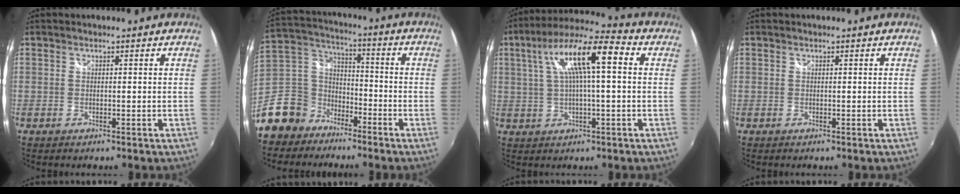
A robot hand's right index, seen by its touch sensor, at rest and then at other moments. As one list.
[{"total": 12.7, "force": [-8.7, 8.9, 2.2], "torque": [-0.086, 0.040, -0.165]}, {"total": 13.6, "force": [3.1, 3.0, 12.9], "torque": [-0.231, 0.029, 0.051]}, {"total": 0.0}]